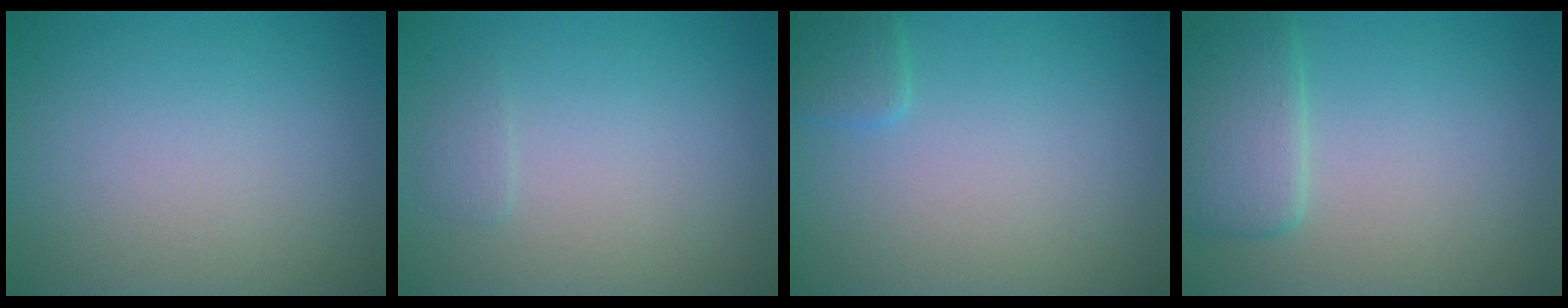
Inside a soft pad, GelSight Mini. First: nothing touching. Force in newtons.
{"total": 0.7, "press": 0.7, "slide": 0.2}
{"total": 1.3, "press": 1.3, "slide": 0.1}
{"total": 3.5, "press": 3.5, "slide": 0.3}